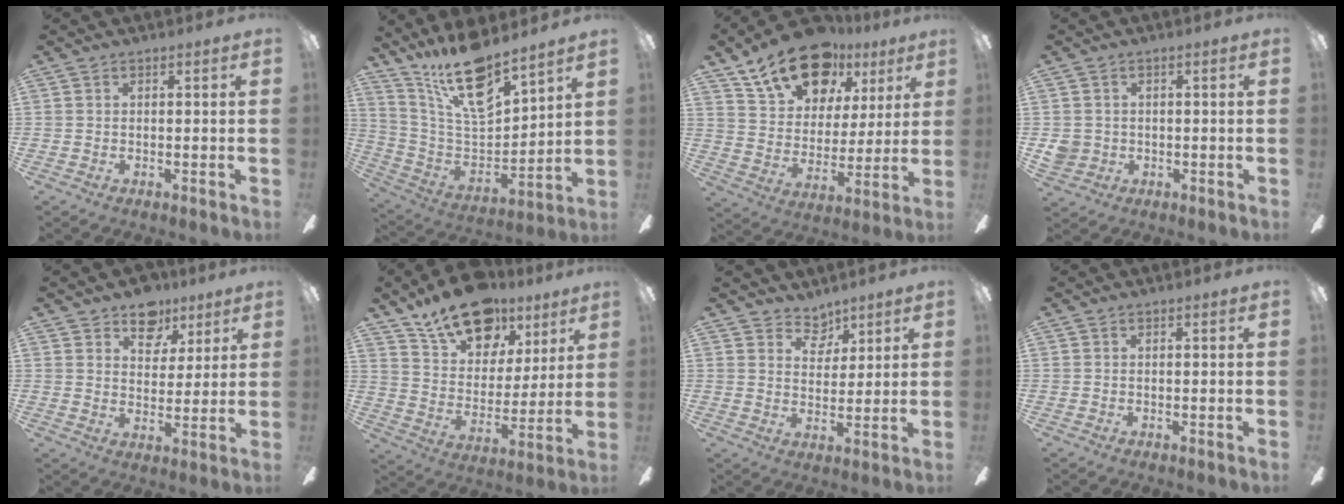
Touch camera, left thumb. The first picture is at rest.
{"total": 17.8, "force": [13.8, 5.4, 10.0], "torque": [-0.192, -0.094, 0.241]}
{"total": 18.9, "force": [12.7, 10.8, 8.8], "torque": [-0.155, -0.066, 0.229]}
{"total": 3.4, "force": [-0.1, 3.3, 0.8], "torque": [-0.019, 0.003, -0.004]}
{"total": 9.4, "force": [6.5, 6.2, 3.0], "torque": [-0.038, -0.034, 0.118]}
{"total": 18.4, "force": [13.4, 9.8, 7.8], "torque": [-0.138, -0.081, 0.241]}
{"total": 5.9, "force": [4.6, 3.4, 1.3], "torque": [-0.018, -0.024, 0.084]}
{"total": 0.0}